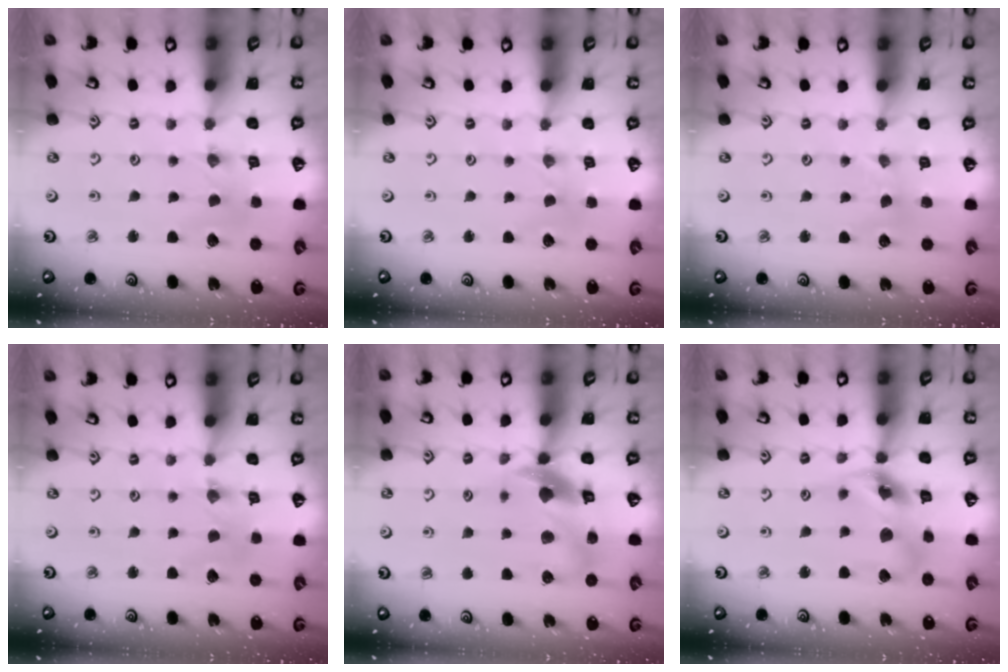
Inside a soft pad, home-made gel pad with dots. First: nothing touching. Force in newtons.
{"total": 0.0}
{"total": 1.1, "press": 1.1, "slide": 0.3}
{"total": 1.0, "press": 1.0, "slide": 0.2}
{"total": 11.8, "press": 11.7, "slide": 1.9}
{"total": 13.1, "press": 13.0, "slide": 1.7}